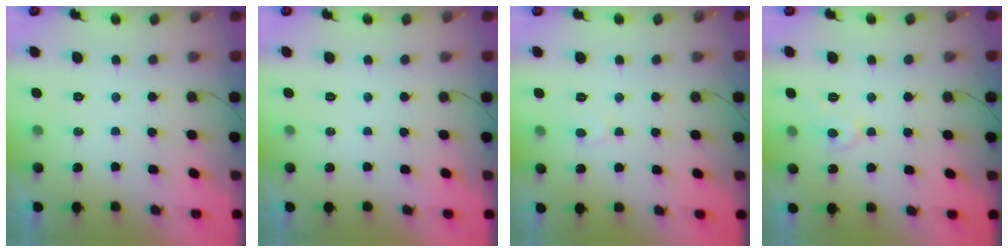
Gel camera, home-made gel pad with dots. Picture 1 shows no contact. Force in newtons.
{"total": 0.0}
{"total": 3.7, "press": 3.7, "slide": 0.3}
{"total": 4.8, "press": 4.8, "slide": 0.2}